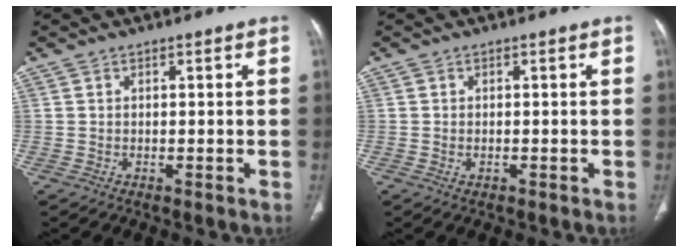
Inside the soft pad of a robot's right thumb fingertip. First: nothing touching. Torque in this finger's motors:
{"motor_torque": [-0.52, 0.16, -0.30, 0.27, -0.01]}